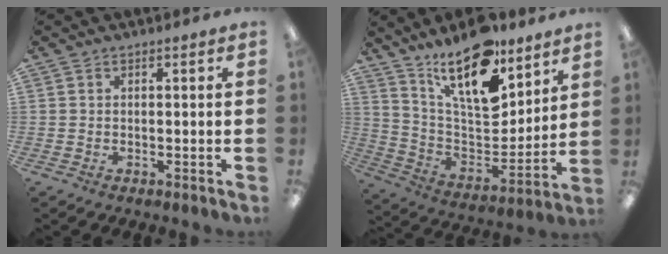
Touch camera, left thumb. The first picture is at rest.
{"total": 20.5, "force": [13.9, 7.9, 12.9], "torque": [-0.240, -0.092, 0.239]}